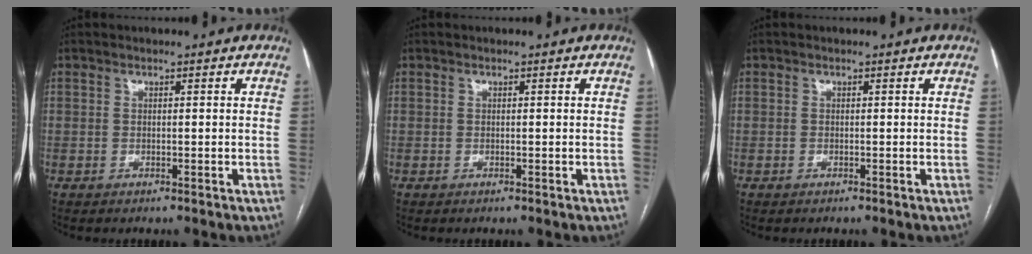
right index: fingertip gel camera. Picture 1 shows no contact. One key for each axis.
{"total": 0.0}
{"total": 0.0}